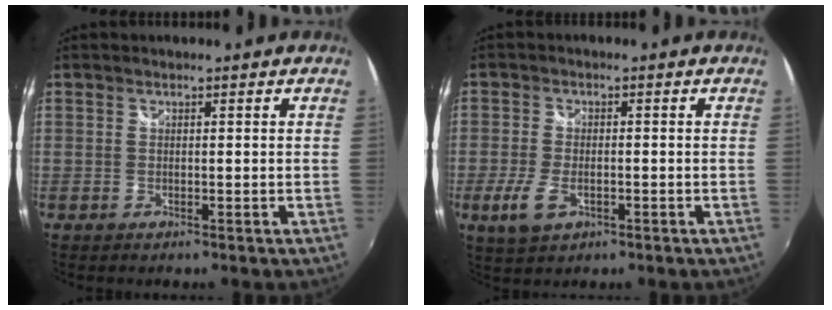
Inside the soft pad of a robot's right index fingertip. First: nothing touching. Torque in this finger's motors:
{"motor_torque": [0.60, -0.17, 0.25, 0.08]}